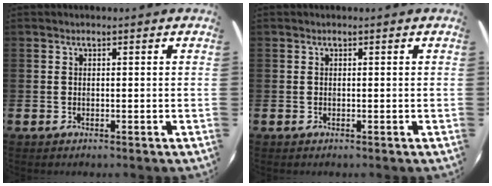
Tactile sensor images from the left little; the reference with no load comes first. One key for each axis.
{"total": 0.0}